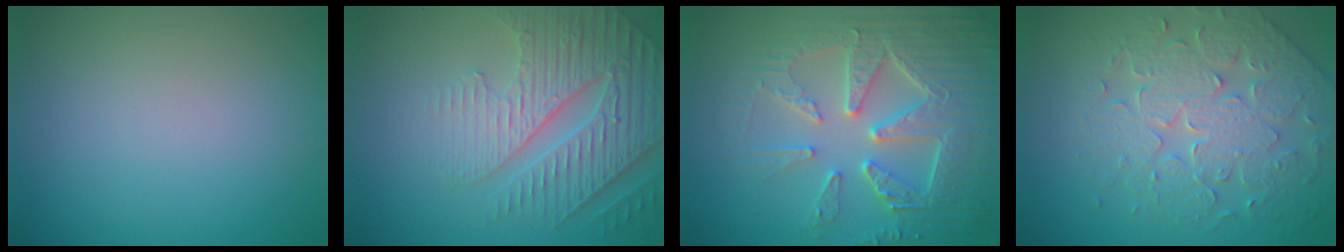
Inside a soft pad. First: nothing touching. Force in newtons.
{"total": 5.7, "press": 4.9, "slide": 3.0}
{"total": 7.5, "press": 6.1, "slide": 4.3}
{"total": 5.1, "press": 4.9, "slide": 1.3}